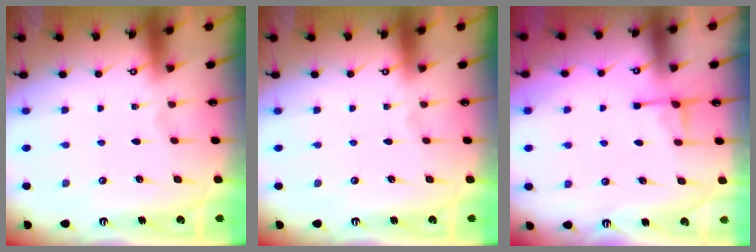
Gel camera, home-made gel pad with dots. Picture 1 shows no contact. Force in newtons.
{"total": 0.0}
{"total": 3.2, "press": 3.1, "slide": 0.7}